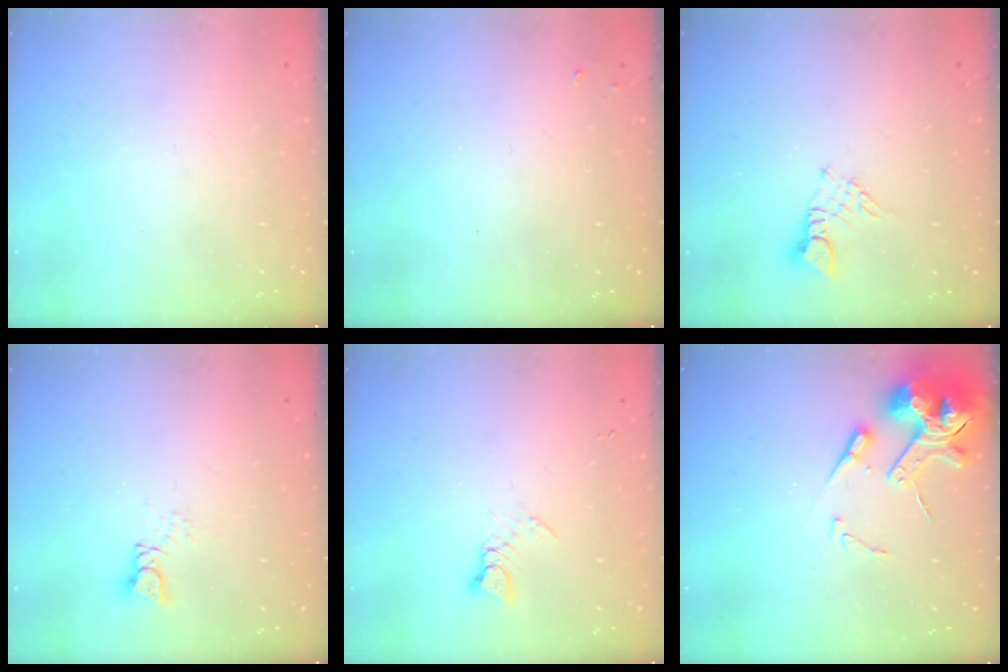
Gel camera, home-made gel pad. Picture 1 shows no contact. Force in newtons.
{"total": 1.8, "press": 1.8, "slide": 0.3}
{"total": 3.2, "press": 3.2, "slide": 0.4}
{"total": 3.6, "press": 3.5, "slide": 0.4}
{"total": 2.6, "press": 2.6, "slide": 0.3}
{"total": 14.2, "press": 14.1, "slide": 1.9}